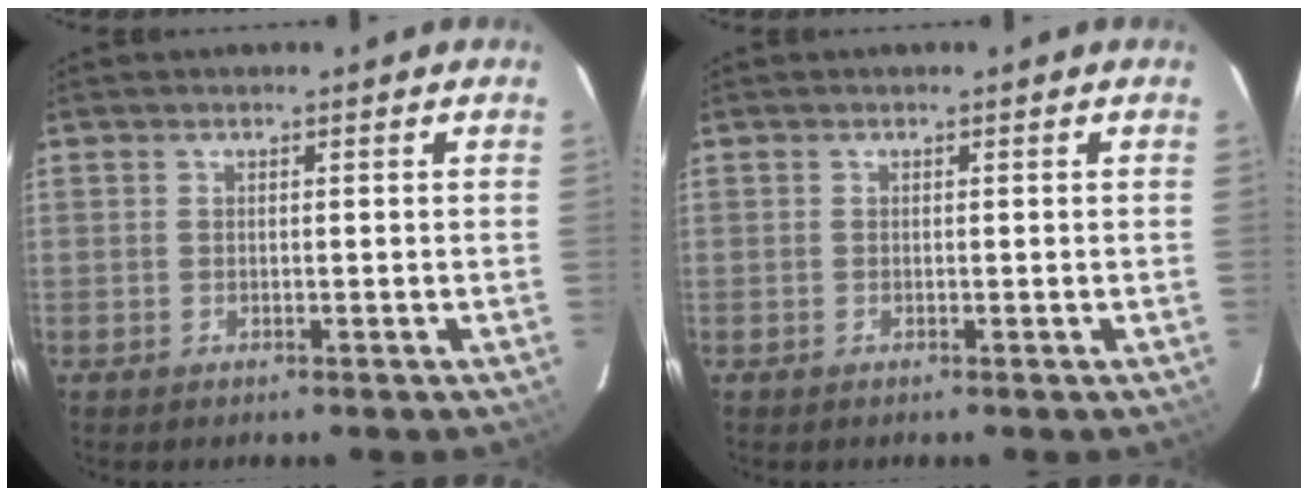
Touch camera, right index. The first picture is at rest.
{"total": 0.0}